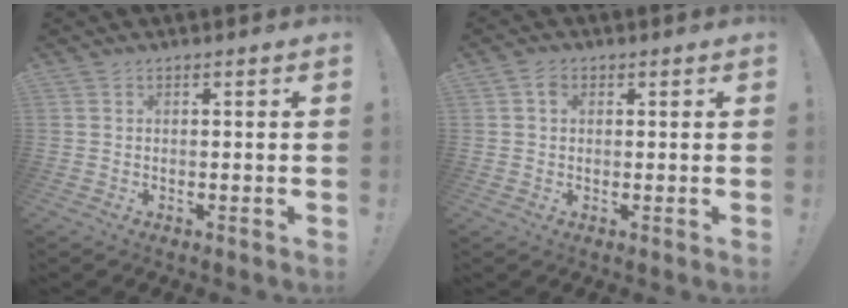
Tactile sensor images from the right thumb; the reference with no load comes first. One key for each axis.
{"total": 2.2, "fx": 0.6, "fy": 1.7, "fz": 1.1, "tx": -0.007, "ty": -0.001, "tz": 0.007}